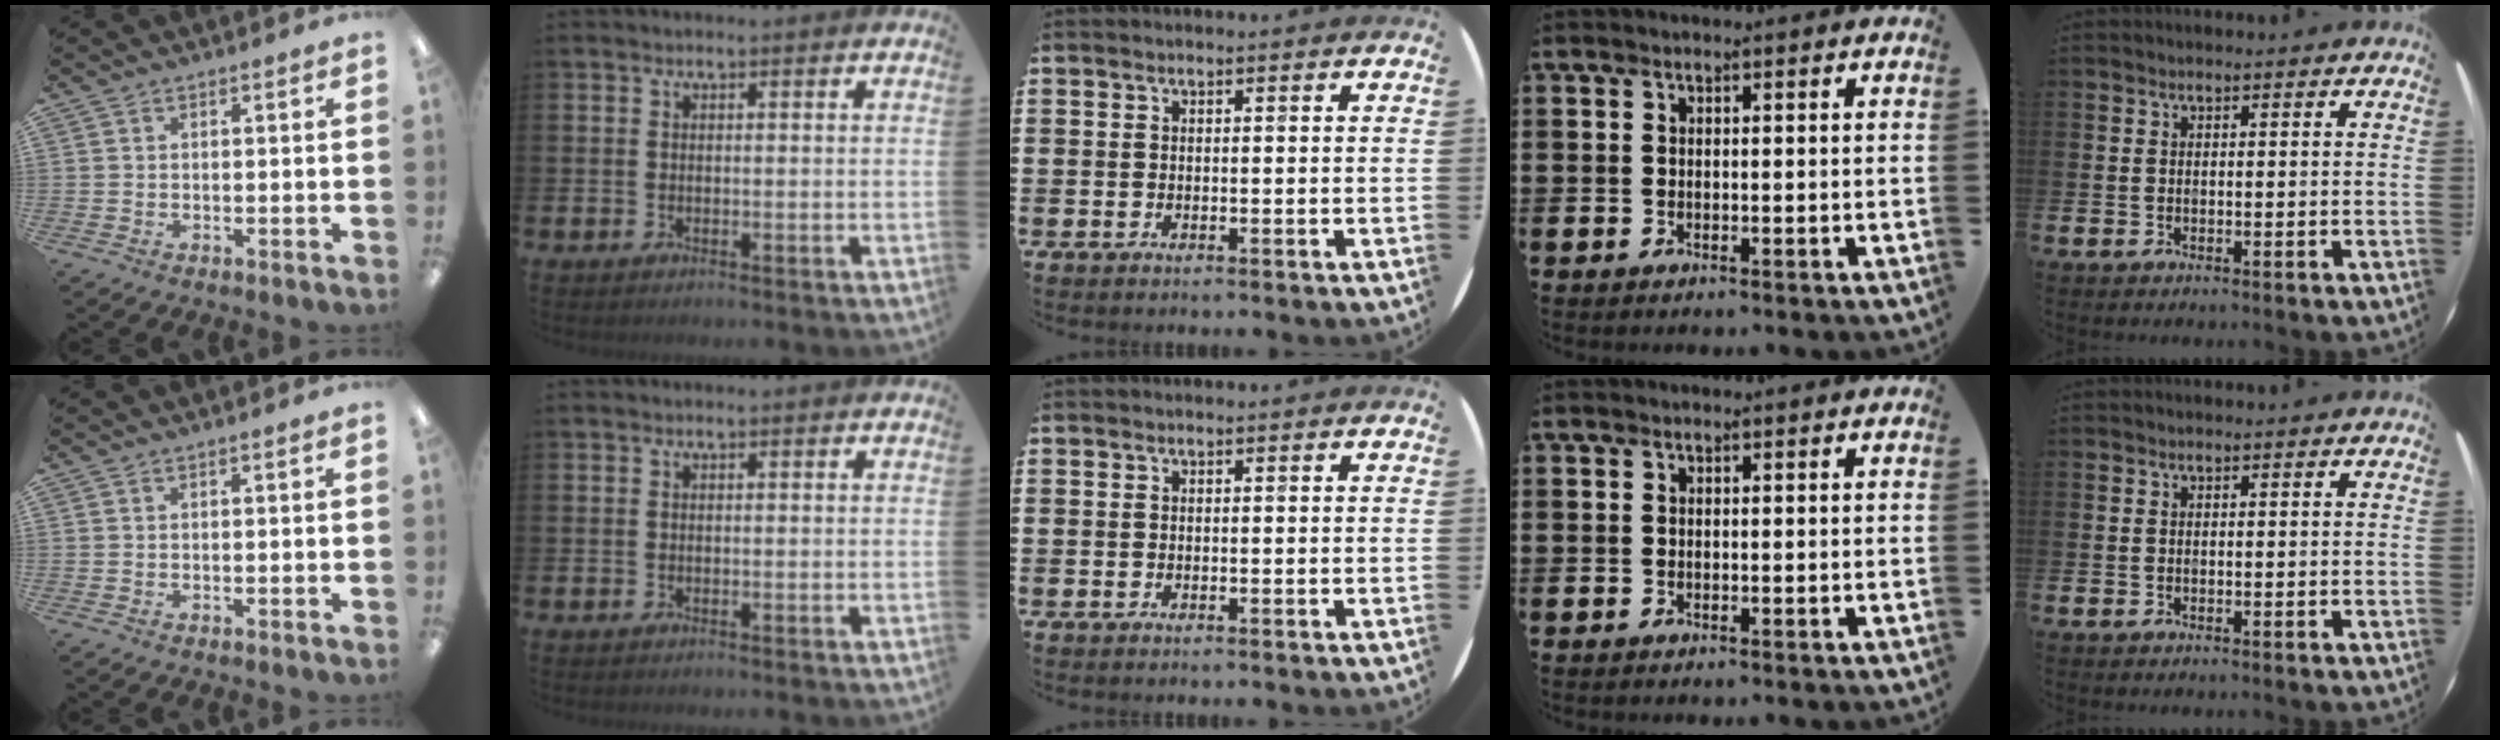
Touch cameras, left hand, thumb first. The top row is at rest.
{}